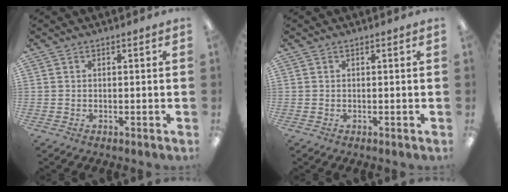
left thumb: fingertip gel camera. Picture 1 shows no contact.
{"total": 0.0}